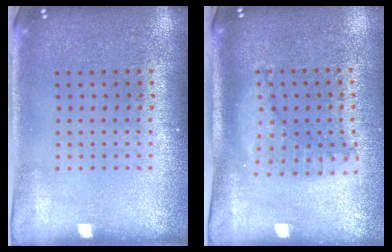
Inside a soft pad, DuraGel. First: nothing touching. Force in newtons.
{"total": 1.2, "press": 1.2, "slide": 0.2}